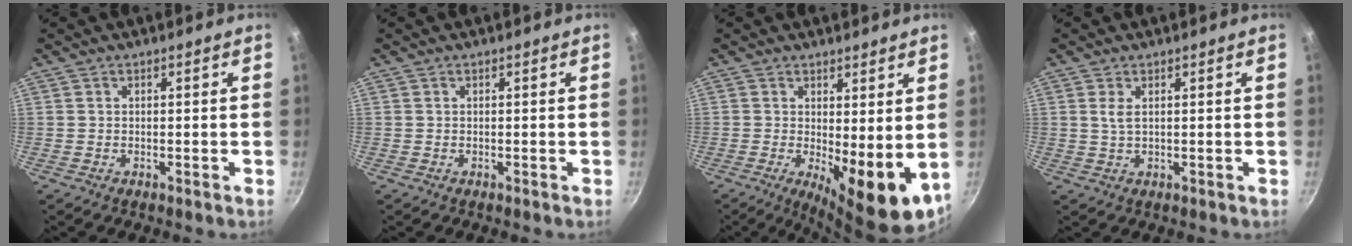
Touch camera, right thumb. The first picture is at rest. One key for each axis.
{"total": 0.0}
{"total": 10.6, "fx": 0.0, "fy": 3.8, "fz": 9.9, "tx": -0.118, "ty": -0.017, "tz": 0.010}
{"total": 2.1, "fx": 0.7, "fy": 0.9, "fz": 1.8, "tx": -0.035, "ty": -0.006, "tz": 0.016}